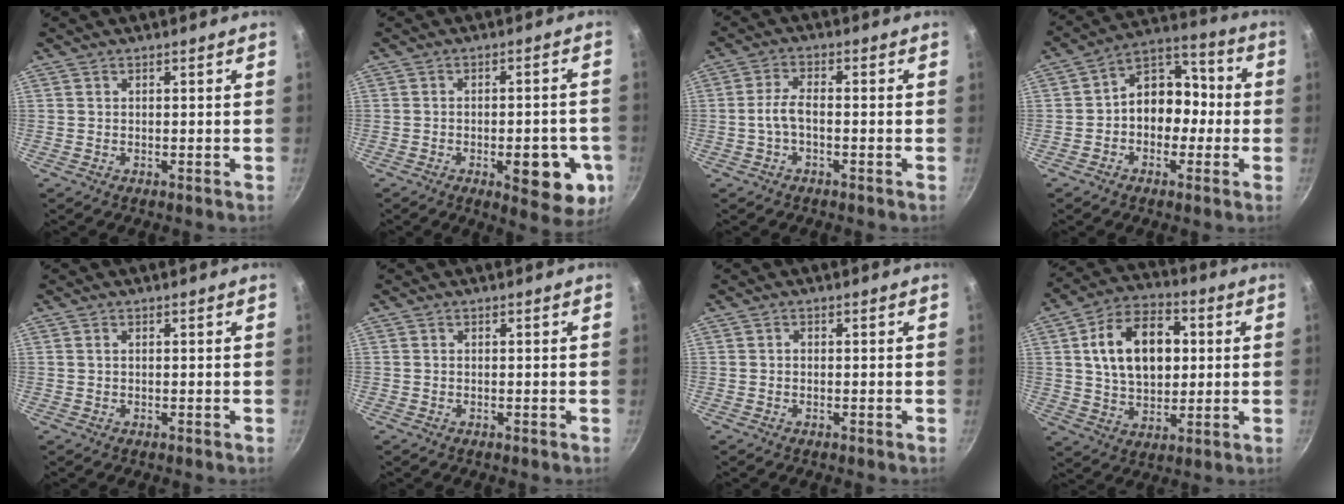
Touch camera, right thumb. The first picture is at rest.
{"total": 12.6, "force": [-4.0, 5.4, 10.7], "torque": [-0.095, 0.008, -0.047]}
{"total": 4.2, "force": [-1.3, 1.8, 3.6], "torque": [-0.074, 0.021, -0.031]}
{"total": 11.7, "force": [-1.3, 9.0, 7.3], "torque": [-0.047, 0.052, -0.039]}
{"total": 0.6, "force": [0.2, 0.3, 0.4], "torque": [-0.008, 0.002, 0.002]}
{"total": 0.0}
{"total": 0.6, "force": [-0.1, 0.5, 0.3], "torque": [-0.006, 0.005, -0.002]}
{"total": 16.7, "force": [3.0, 11.1, 12.1], "torque": [-0.171, 0.010, 0.045]}